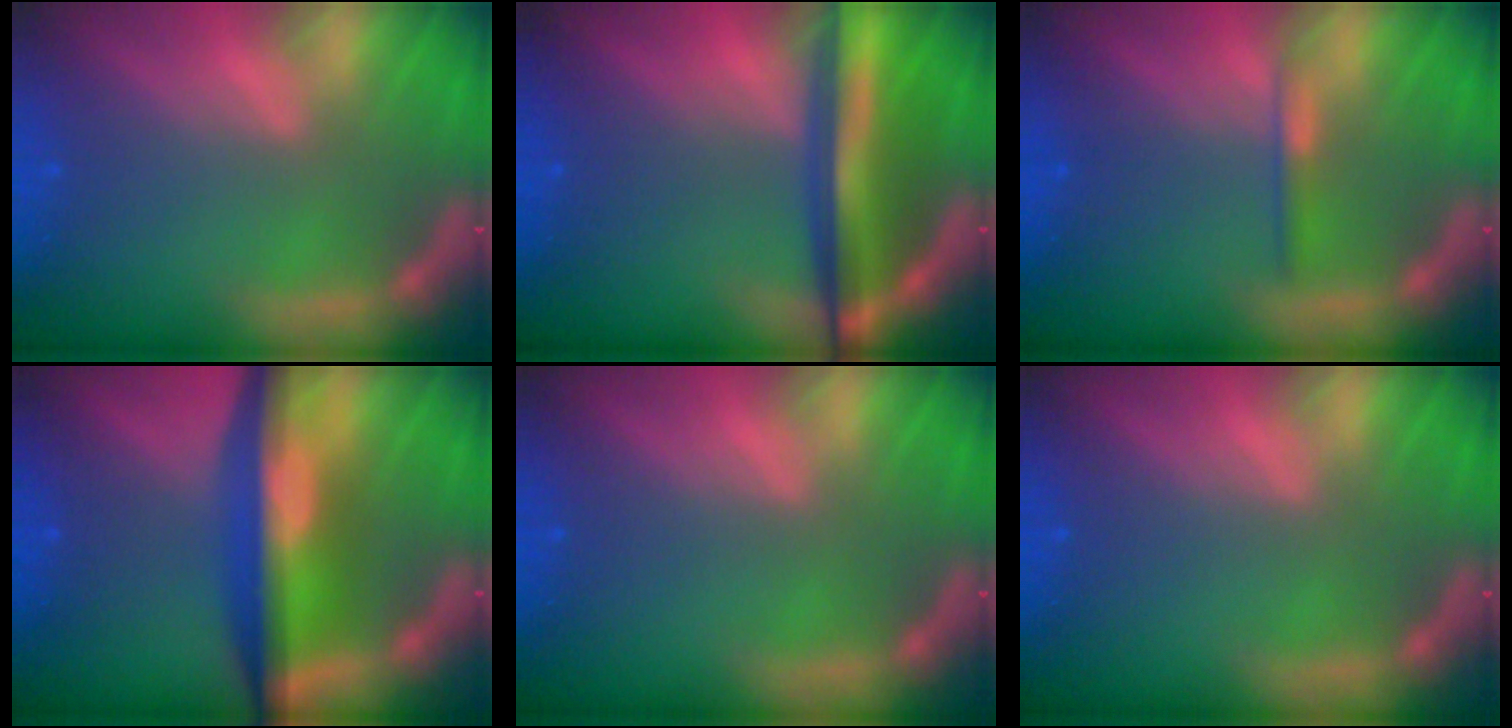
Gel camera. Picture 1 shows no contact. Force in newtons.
{"total": 8.6}
{"total": 1.4}
{"total": 9.1}
{"total": 0.0}
{"total": 0.0}